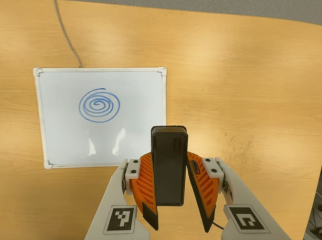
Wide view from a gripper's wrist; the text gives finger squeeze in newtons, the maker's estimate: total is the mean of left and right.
{"total": 4.9, "left": 4.2, "right": 5.6}